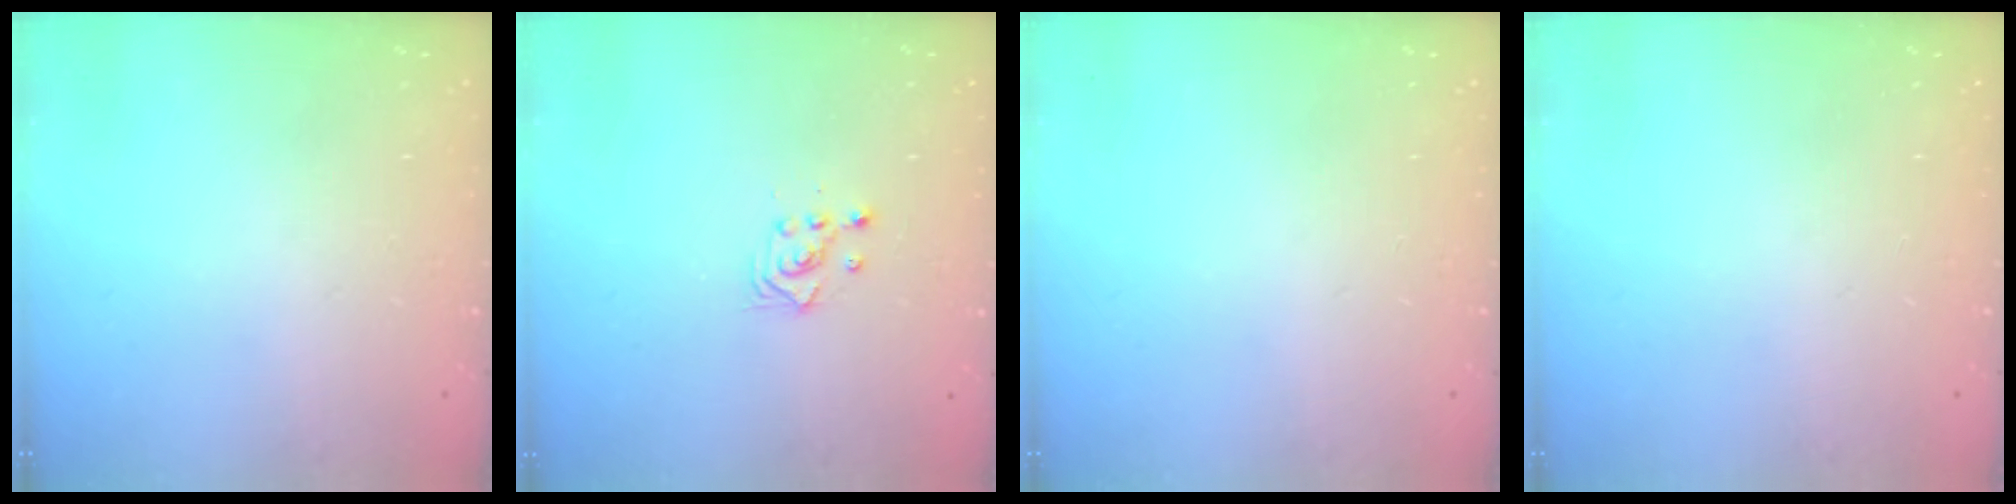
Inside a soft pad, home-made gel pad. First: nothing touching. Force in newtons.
{"total": 2.3, "press": 2.3, "slide": 0.3}
{"total": 0.0}
{"total": 0.0}